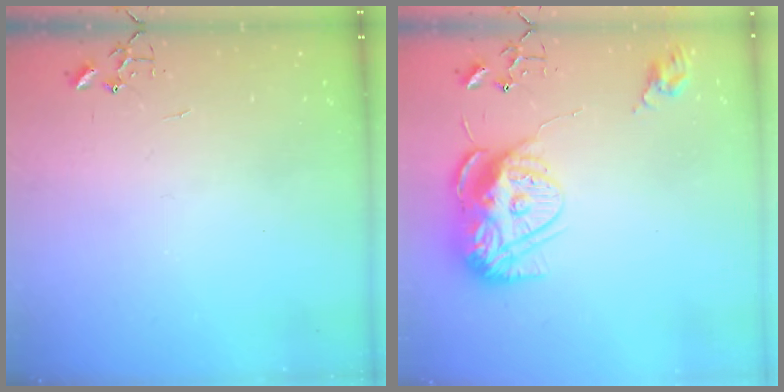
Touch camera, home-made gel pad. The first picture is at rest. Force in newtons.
{"total": 14.9, "press": 14.8, "slide": 1.2}